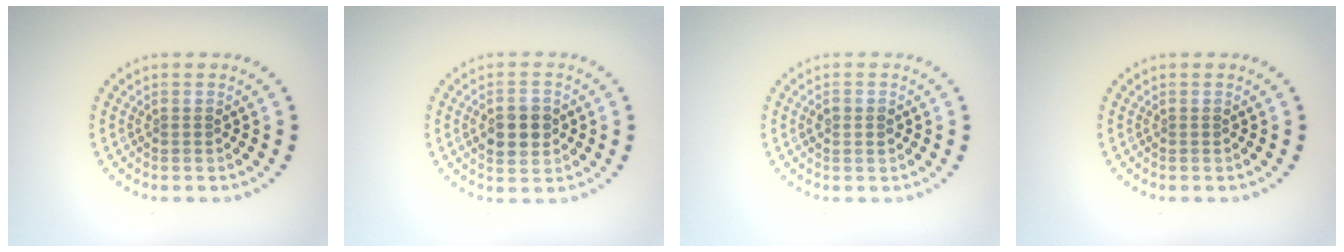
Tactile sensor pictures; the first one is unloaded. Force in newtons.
{"total": 3.8, "press": 3.8, "slide": 0.2}
{"total": 1.0, "press": 1.0, "slide": 0.1}
{"total": 0.0}